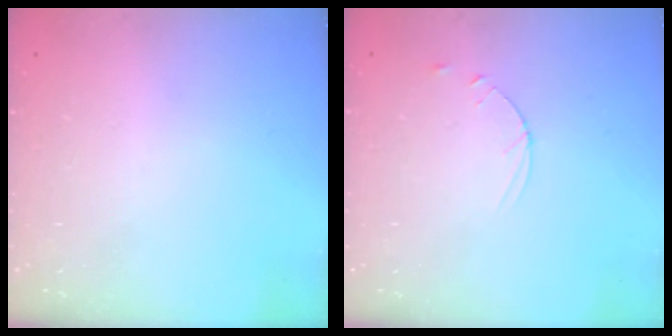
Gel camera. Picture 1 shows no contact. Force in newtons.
{"total": 4.5, "press": 4.4, "slide": 0.4}